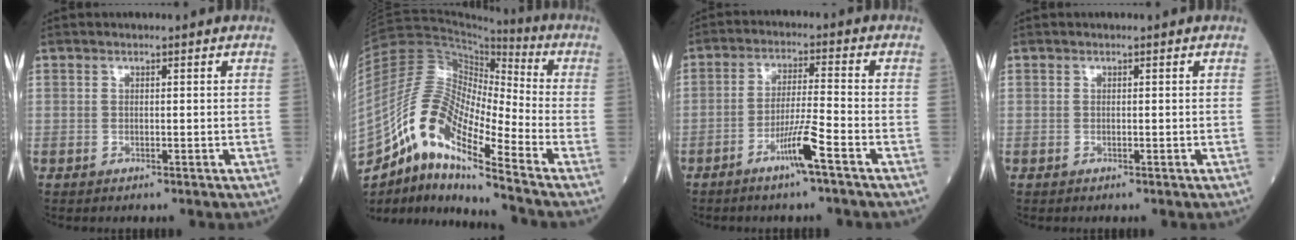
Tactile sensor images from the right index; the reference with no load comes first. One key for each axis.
{"total": 15.3, "fx": -10.1, "fy": 2.5, "fz": 11.3, "tx": -0.220, "ty": 0.017, "tz": -0.183}
{"total": 6.6, "fx": -3.7, "fy": -0.6, "fz": 5.4, "tx": -0.105, "ty": -0.006, "tz": -0.072}
{"total": 0.0}